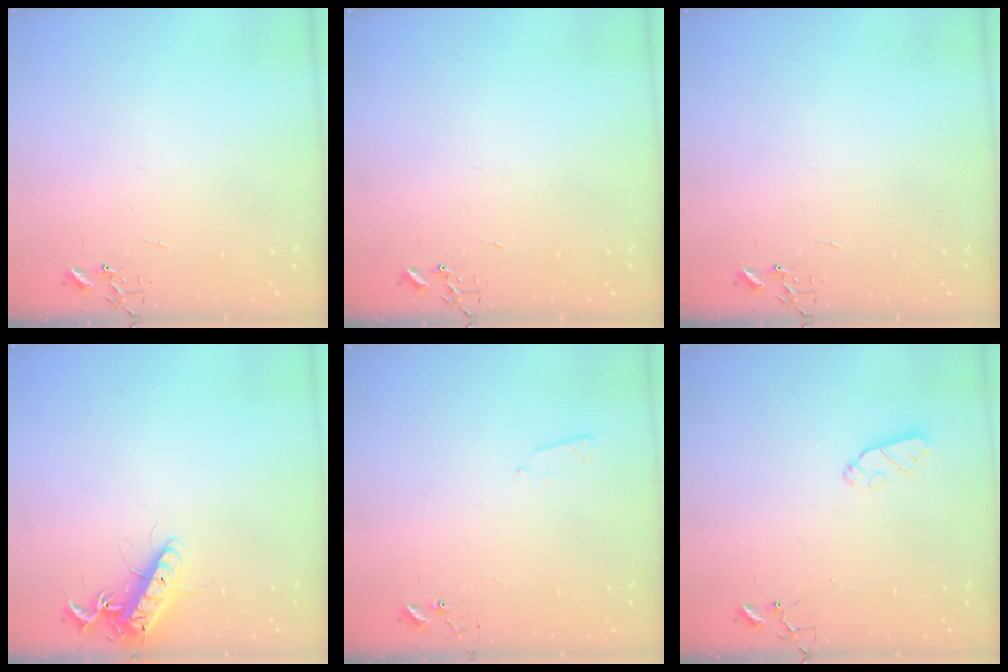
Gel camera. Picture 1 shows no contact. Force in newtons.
{"total": 0.0}
{"total": 0.0}
{"total": 14.2, "press": 14.2, "slide": 1.4}
{"total": 4.1, "press": 4.0, "slide": 0.6}
{"total": 6.6, "press": 6.6, "slide": 0.2}